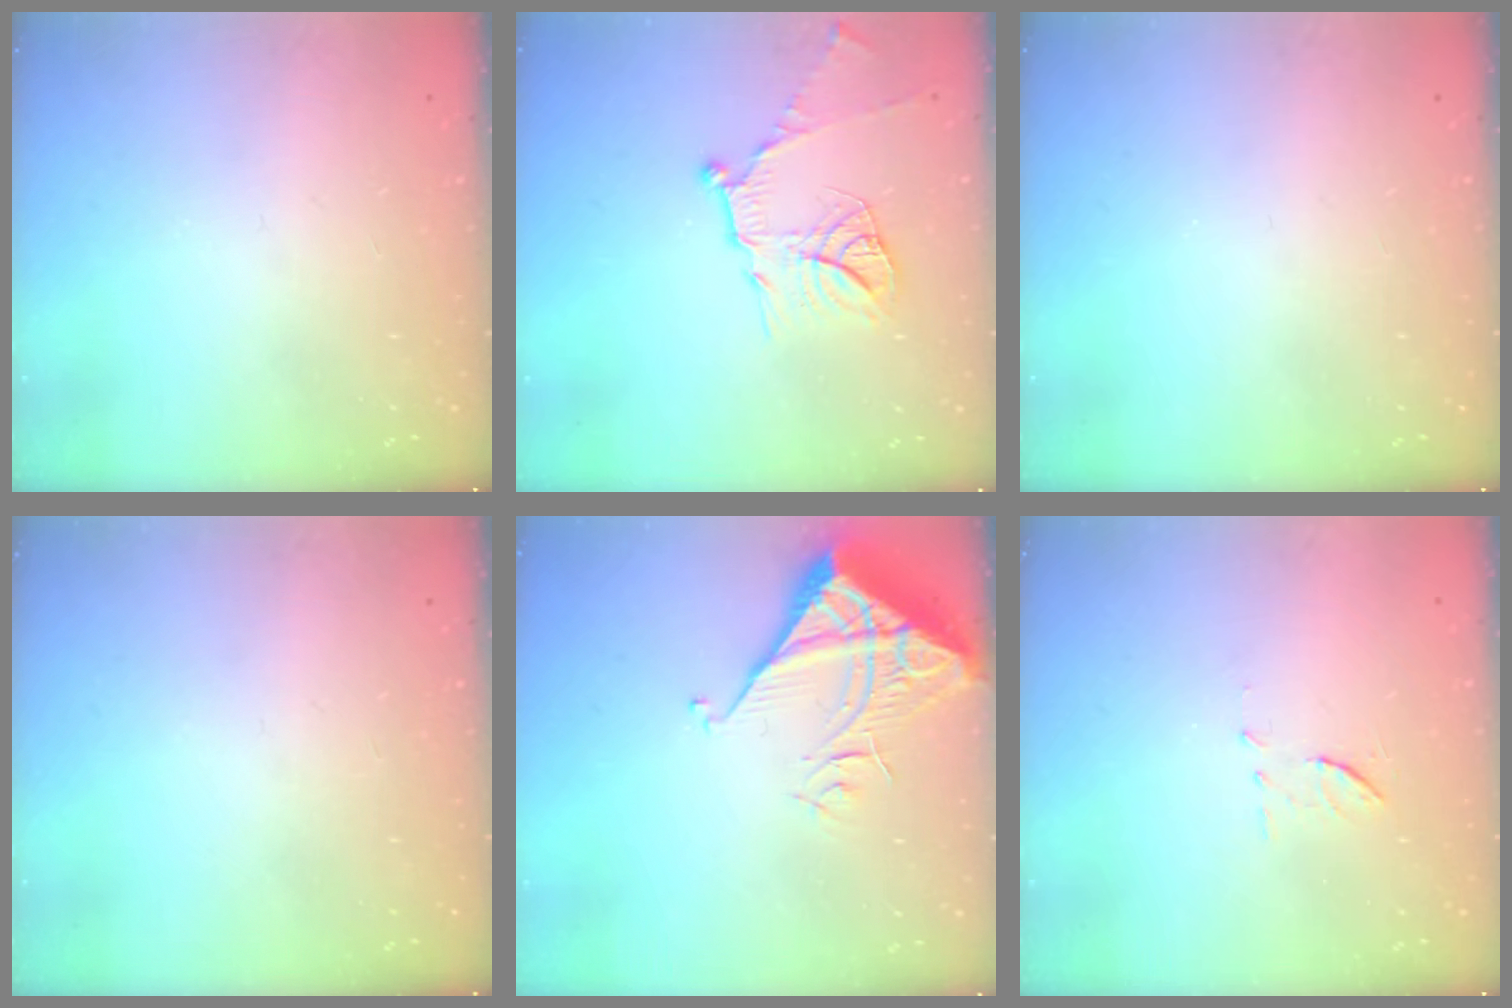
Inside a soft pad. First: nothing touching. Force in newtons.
{"total": 13.4, "press": 13.3, "slide": 1.2}
{"total": 0.0}
{"total": 0.0}
{"total": 7.5, "press": 7.4, "slide": 1.0}
{"total": 6.8, "press": 6.6, "slide": 1.8}